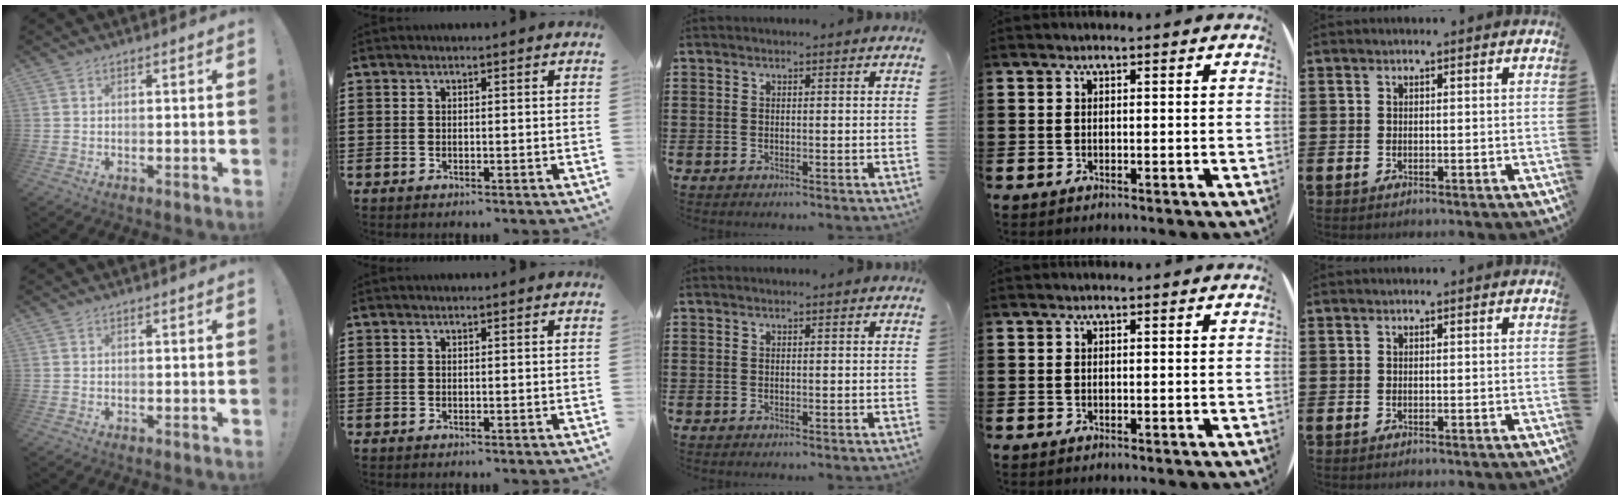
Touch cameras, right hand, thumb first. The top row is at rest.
{}